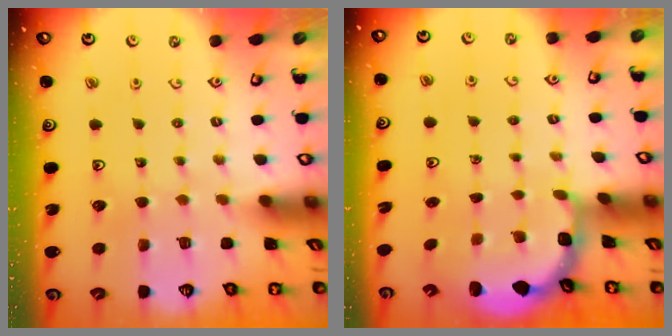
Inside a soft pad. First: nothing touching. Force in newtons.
{"total": 2.7, "press": 2.3, "slide": 1.4}